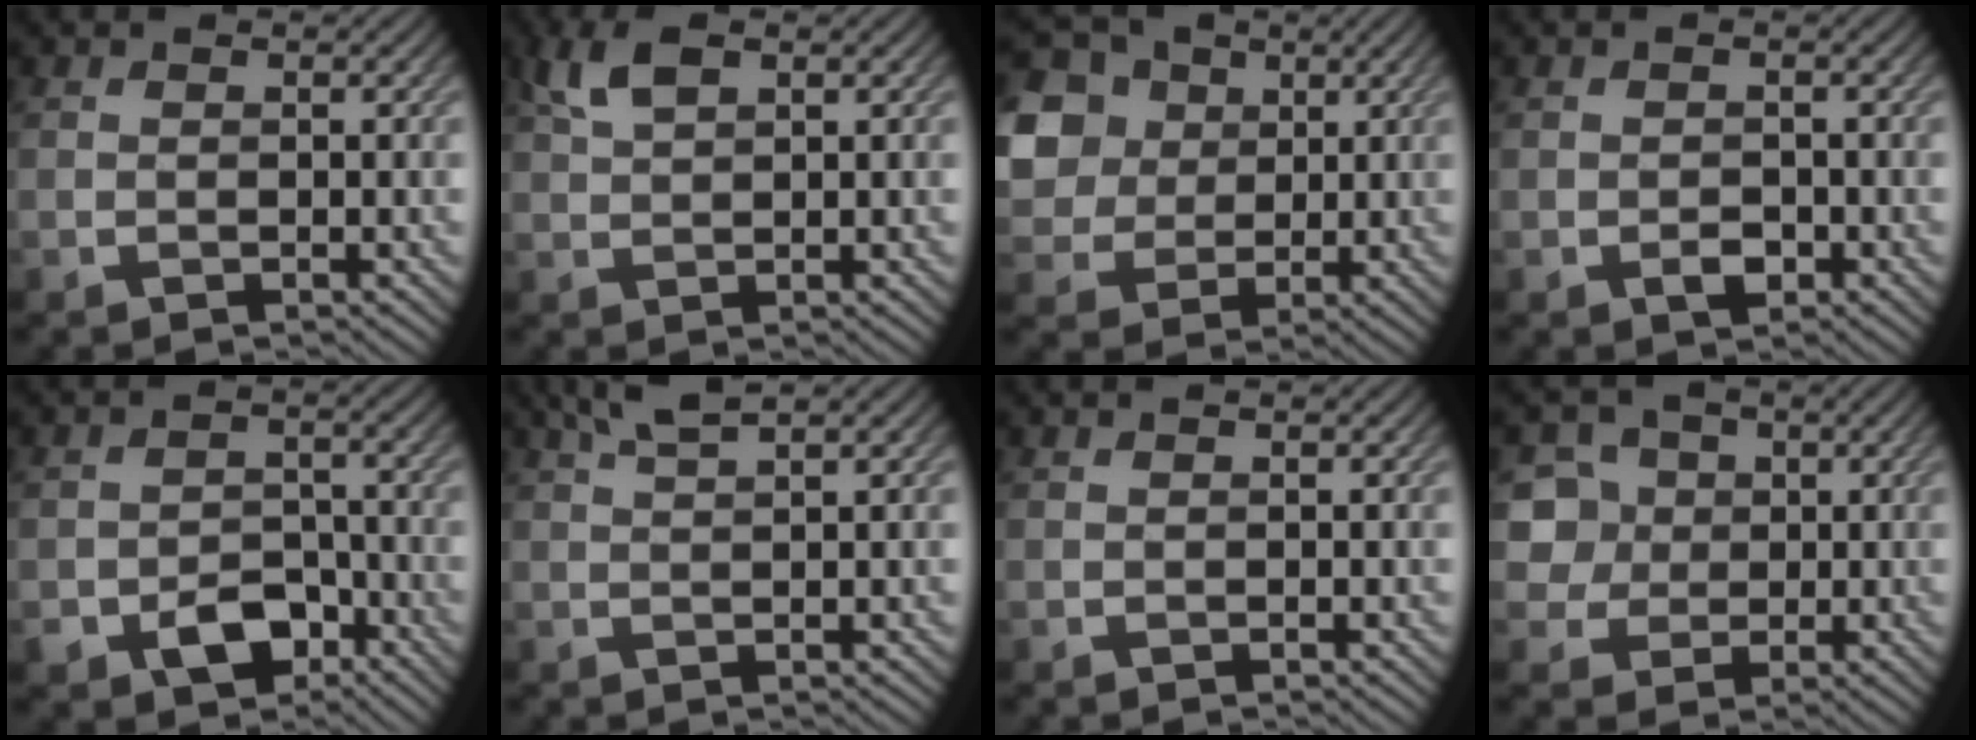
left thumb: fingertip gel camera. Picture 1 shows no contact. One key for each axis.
{"total": 3.5, "fx": 1.9, "fy": 1.4, "fz": 2.6, "tx": -0.061, "ty": 0.009, "tz": 0.041}
{"total": 12.5, "fx": 3.5, "fy": 10.3, "fz": 6.1, "tx": -0.199, "ty": 0.026, "tz": 0.066}
{"total": 1.7, "fx": -0.9, "fy": 1.1, "fz": 1.0, "tx": -0.016, "ty": -0.006, "tz": -0.017}
{"total": 5.7, "fx": -3.2, "fy": 3.6, "fz": 2.9, "tx": -0.050, "ty": -0.010, "tz": -0.059}
{"total": 3.1, "fx": 2.0, "fy": 0.5, "fz": 2.4, "tx": -0.046, "ty": 0.015, "tz": 0.042}
{"total": 0.0}
{"total": 6.6, "fx": 1.1, "fy": 6.1, "fz": 2.2, "tx": -0.073, "ty": 0.012, "tz": 0.015}